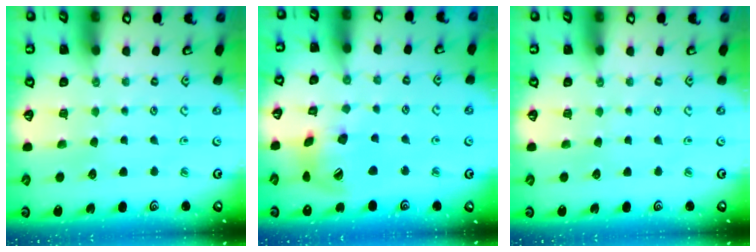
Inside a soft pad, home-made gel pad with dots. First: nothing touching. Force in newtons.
{"total": 14.8, "press": 14.7, "slide": 2.2}
{"total": 0.0}